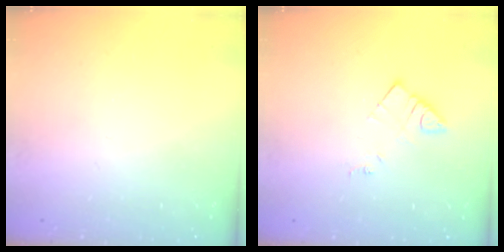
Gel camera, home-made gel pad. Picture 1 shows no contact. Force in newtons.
{"total": 4.0, "press": 4.0, "slide": 0.3}